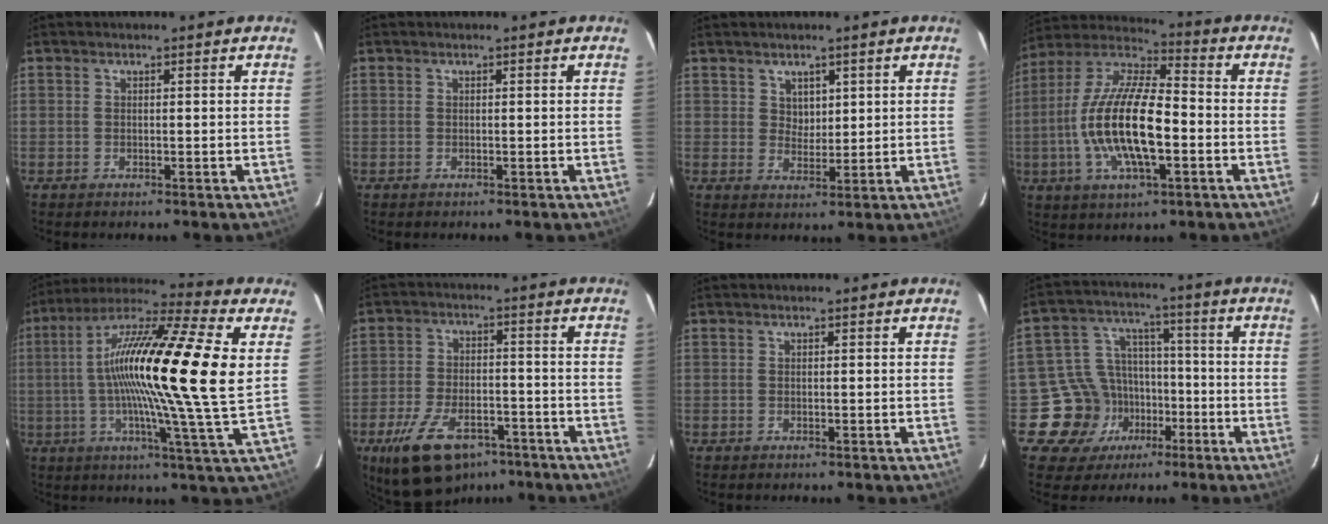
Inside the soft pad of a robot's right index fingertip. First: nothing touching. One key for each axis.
{"total": 0.0}
{"total": 3.2, "fx": 1.7, "fy": 2.6, "fz": 0.8, "tx": -0.007, "ty": 0.002, "tz": 0.033}
{"total": 18.3, "fx": -3.6, "fy": 6.3, "fz": 16.8, "tx": -0.333, "ty": -0.003, "tz": -0.072}
{"total": 22.7, "fx": 3.4, "fy": 0.3, "fz": 22.4, "tx": -0.380, "ty": 0.016, "tz": 0.028}
{"total": 15.0, "fx": -9.6, "fy": 7.6, "fz": 8.8, "tx": -0.186, "ty": -0.012, "tz": -0.158}
{"total": 0.0}
{"total": 12.2, "fx": -5.5, "fy": 10.6, "fz": 2.2, "tx": -0.061, "ty": 0.046, "tz": -0.075}